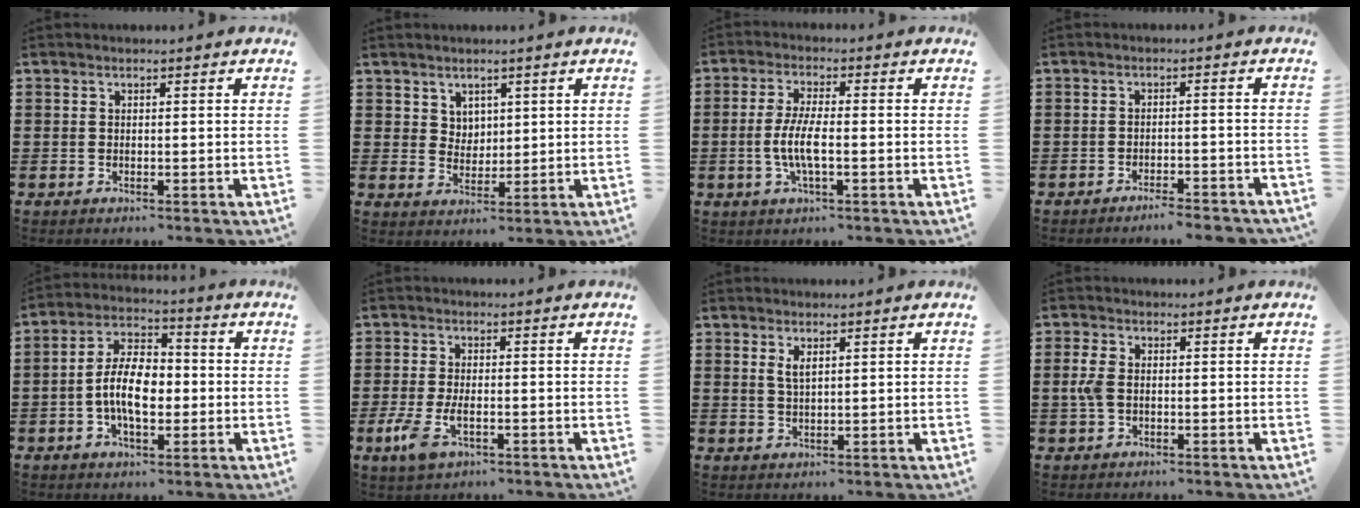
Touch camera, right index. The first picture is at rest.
{"total": 3.4, "force": [2.2, 2.5, 0.6], "torque": [-0.022, 0.008, 0.041]}
{"total": 5.6, "force": [-1.3, 1.4, 5.2], "torque": [-0.118, -0.004, -0.034]}
{"total": 2.6, "force": [-2.5, -0.1, 0.8], "torque": [-0.016, -0.001, -0.050]}
{"total": 8.4, "force": [-1.3, 4.5, 7.0], "torque": [-0.152, 0.007, -0.029]}
{"total": 4.2, "force": [-1.7, 1.8, 3.4], "torque": [-0.084, -0.009, -0.035]}
{"total": 2.4, "force": [1.2, 0.8, 1.9], "torque": [-0.041, 0.004, 0.021]}
{"total": 3.3, "force": [0.0, 1.9, 2.7], "torque": [-0.077, -0.001, -0.009]}